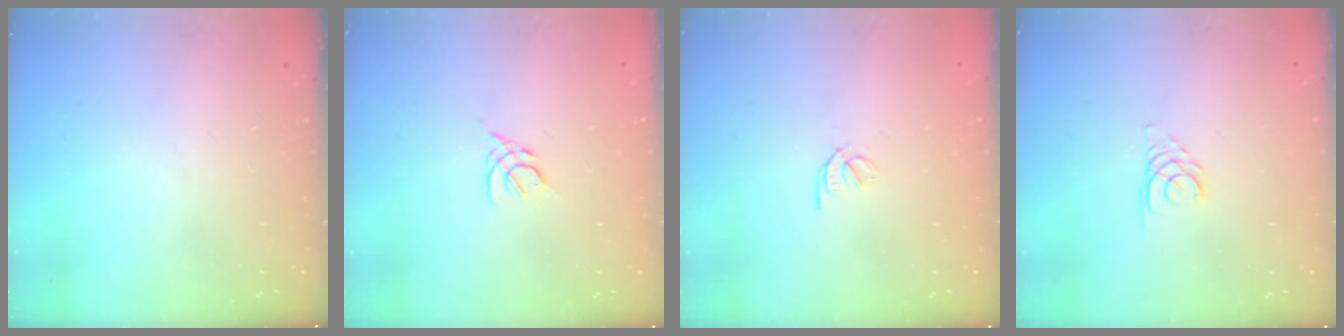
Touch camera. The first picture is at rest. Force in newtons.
{"total": 2.2, "press": 2.1, "slide": 0.6}
{"total": 1.9, "press": 1.9, "slide": 0.3}
{"total": 2.6, "press": 2.6, "slide": 0.2}